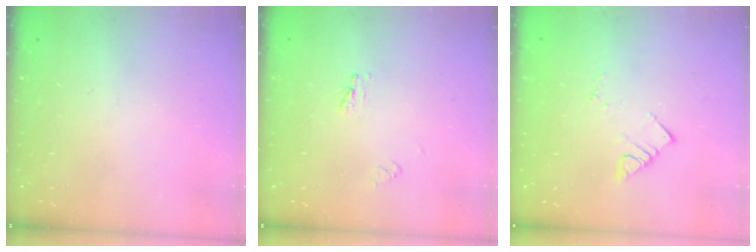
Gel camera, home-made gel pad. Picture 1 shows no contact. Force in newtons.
{"total": 2.3, "press": 2.2, "slide": 0.2}
{"total": 4.5, "press": 4.5, "slide": 0.4}